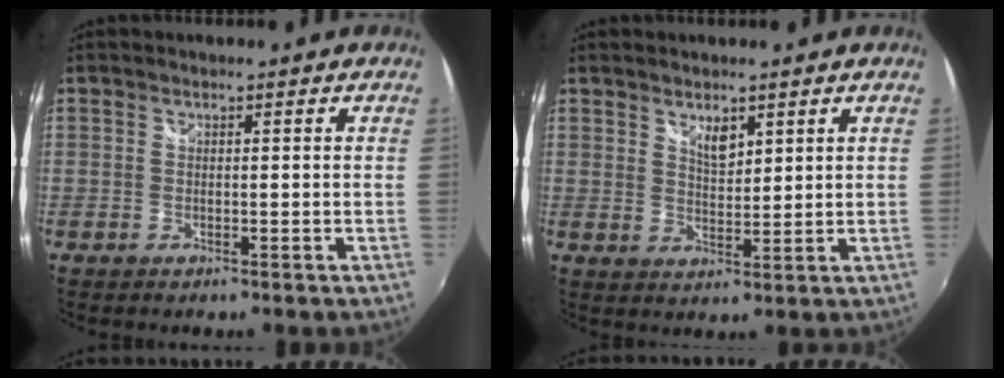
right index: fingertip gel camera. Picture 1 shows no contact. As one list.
[{"total": 3.8, "force": [2.4, 1.8, 2.3], "torque": [-0.035, -0.002, 0.041]}]